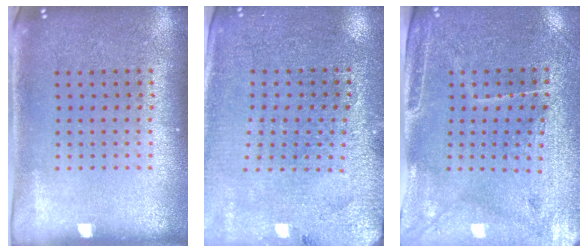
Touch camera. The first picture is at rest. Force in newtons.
{"total": 2.9, "press": 2.8, "slide": 0.4}
{"total": 3.2, "press": 2.9, "slide": 1.3}